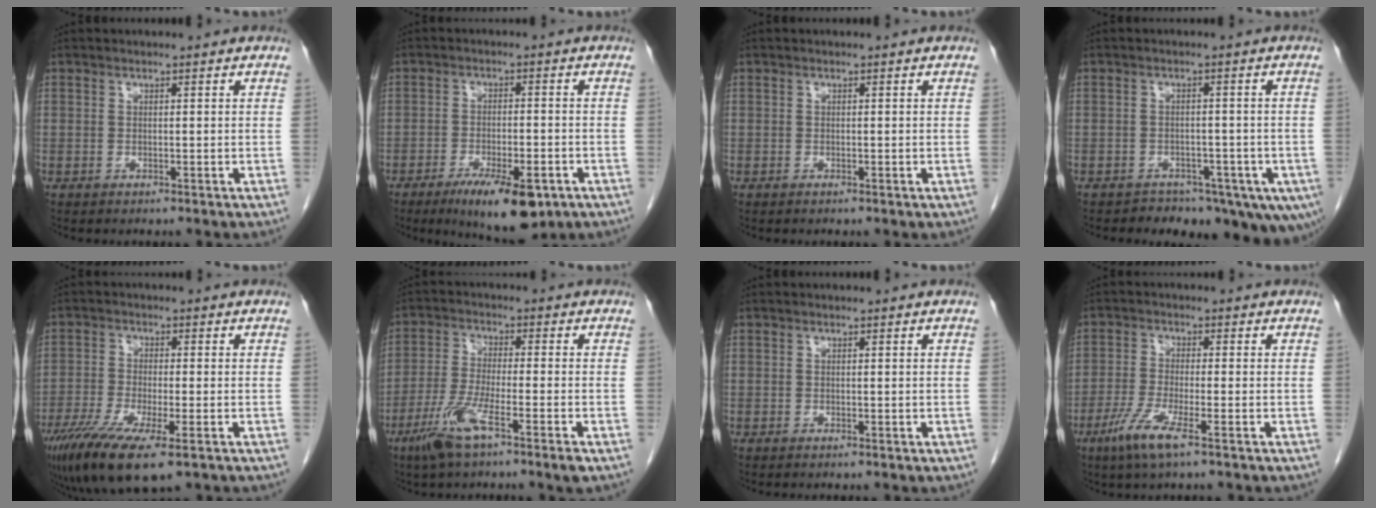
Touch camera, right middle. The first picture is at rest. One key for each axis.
{"total": 10.7, "fx": -6.4, "fy": 3.0, "fz": 8.0, "tx": -0.122, "ty": -0.014, "tz": -0.093}
{"total": 0.0}
{"total": 10.5, "fx": -7.1, "fy": 6.3, "fz": 4.6, "tx": -0.058, "ty": 0.003, "tz": -0.083}
{"total": 11.5, "fx": -6.9, "fy": 2.1, "fz": 8.9, "tx": -0.160, "ty": -0.031, "tz": -0.114}
{"total": 8.4, "fx": -4.7, "fy": 0.2, "fz": 7.0, "tx": -0.144, "ty": -0.014, "tz": -0.090}
{"total": 0.0}
{"total": 6.1, "fx": -3.5, "fy": 0.2, "fz": 5.0, "tx": -0.108, "ty": -0.016, "tz": -0.070}